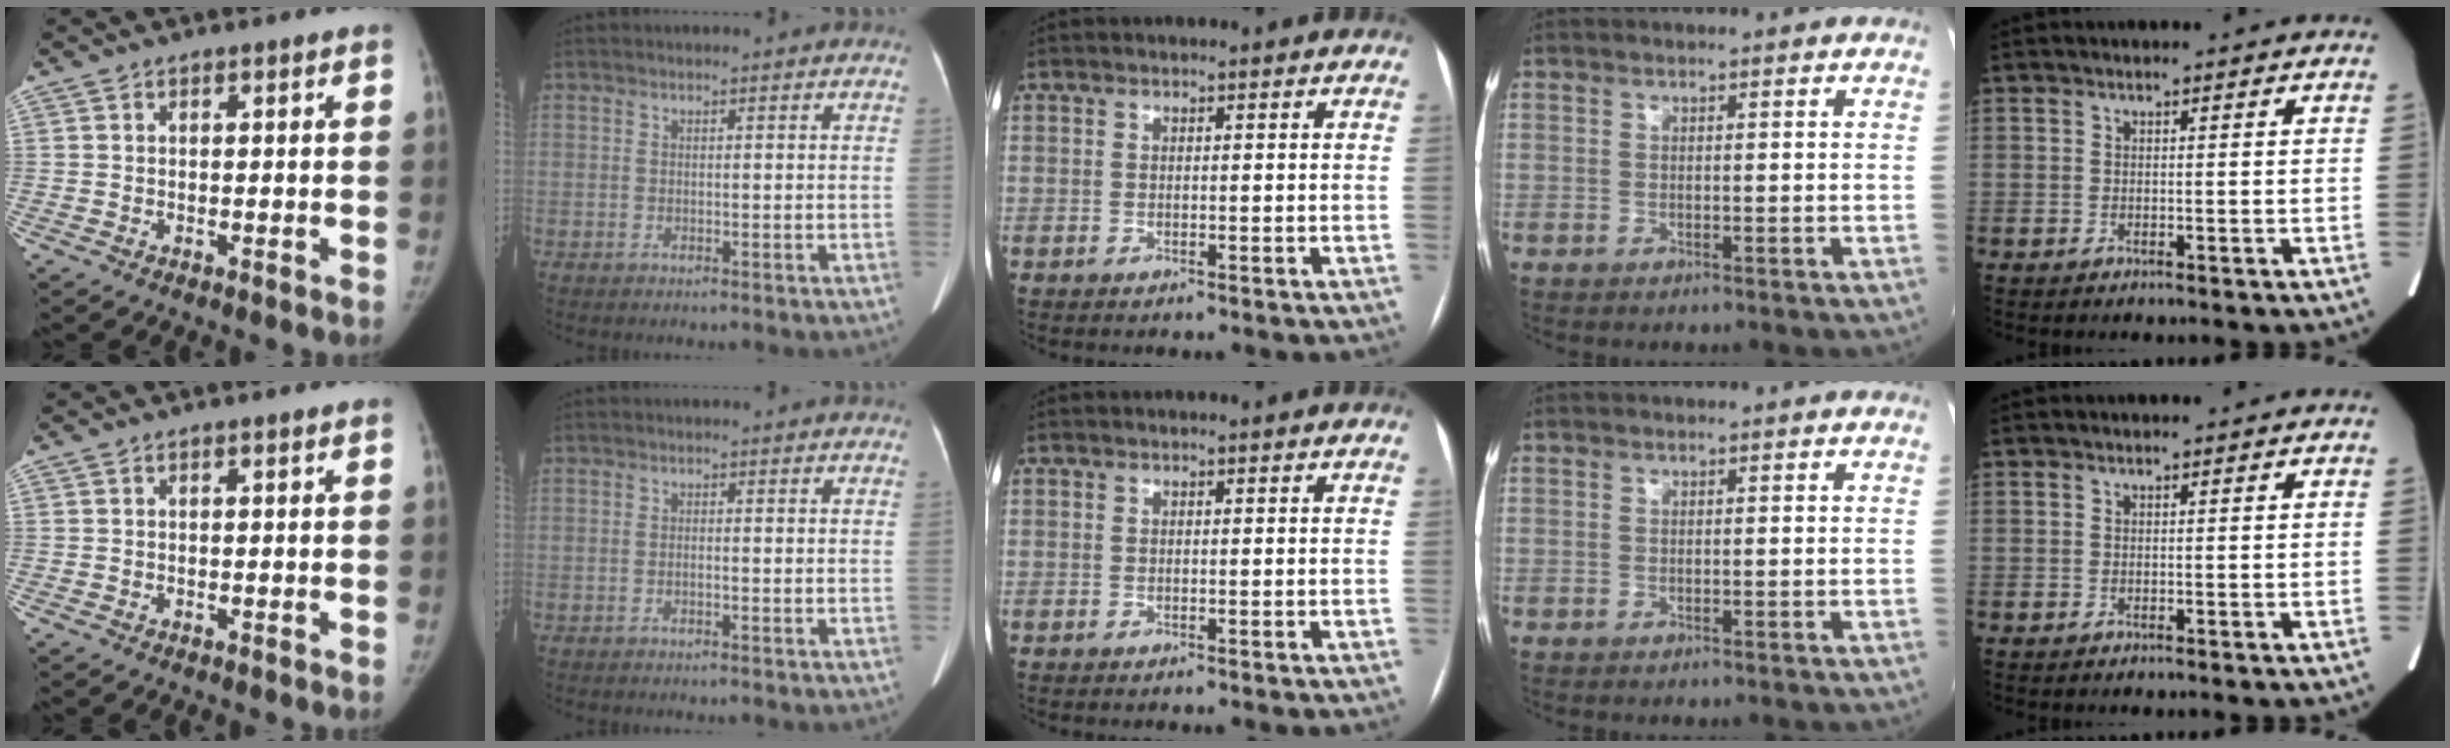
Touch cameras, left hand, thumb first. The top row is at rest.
{"index": {"total": 0.9, "force": [-0.3, 0.2, 0.8], "torque": [-0.018, 0.004, -0.001]}}